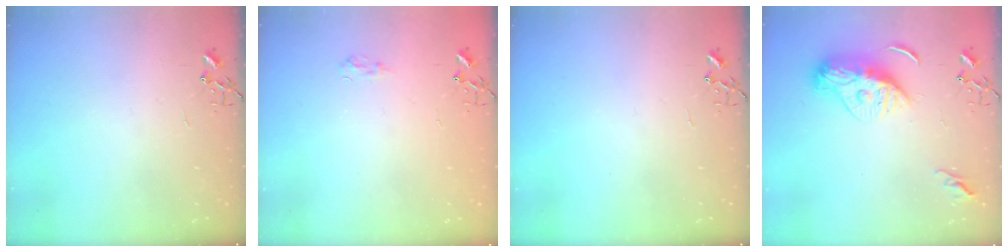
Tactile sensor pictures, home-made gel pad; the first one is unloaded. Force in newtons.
{"total": 5.7, "press": 5.7, "slide": 0.6}
{"total": 0.0}
{"total": 11.6, "press": 11.6, "slide": 0.9}